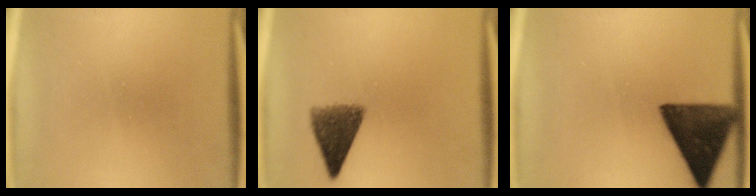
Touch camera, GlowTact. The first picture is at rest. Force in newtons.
{"total": 6.8}
{"total": 14.1}